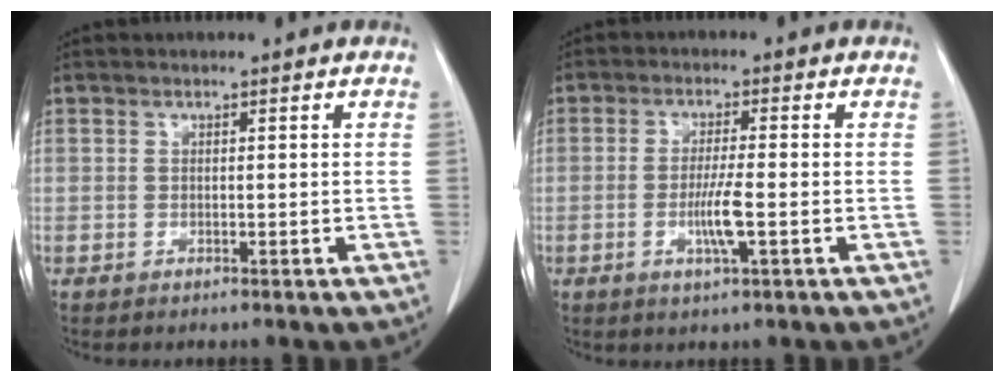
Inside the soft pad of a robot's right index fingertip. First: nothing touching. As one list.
[{"total": 4.7, "force": [-1.3, -0.1, 4.6], "torque": [-0.089, -0.008, -0.023]}]